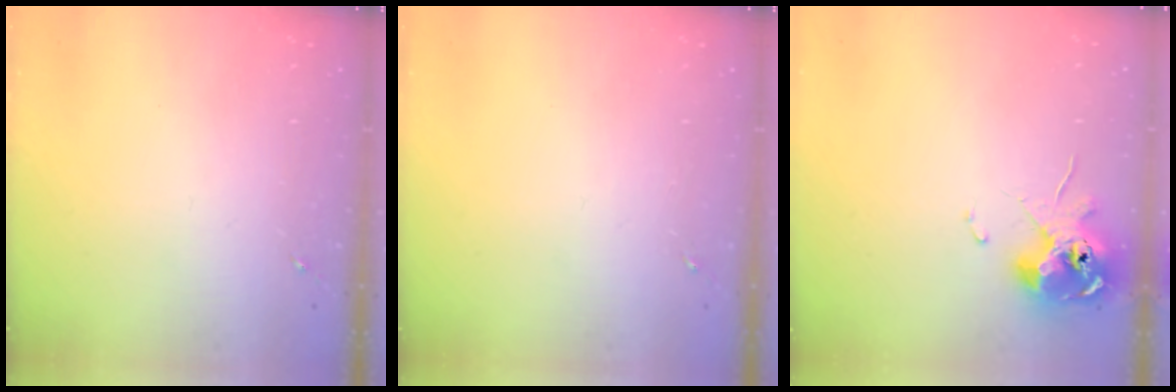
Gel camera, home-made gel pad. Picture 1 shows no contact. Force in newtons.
{"total": 0.0}
{"total": 10.4, "press": 10.3, "slide": 1.4}